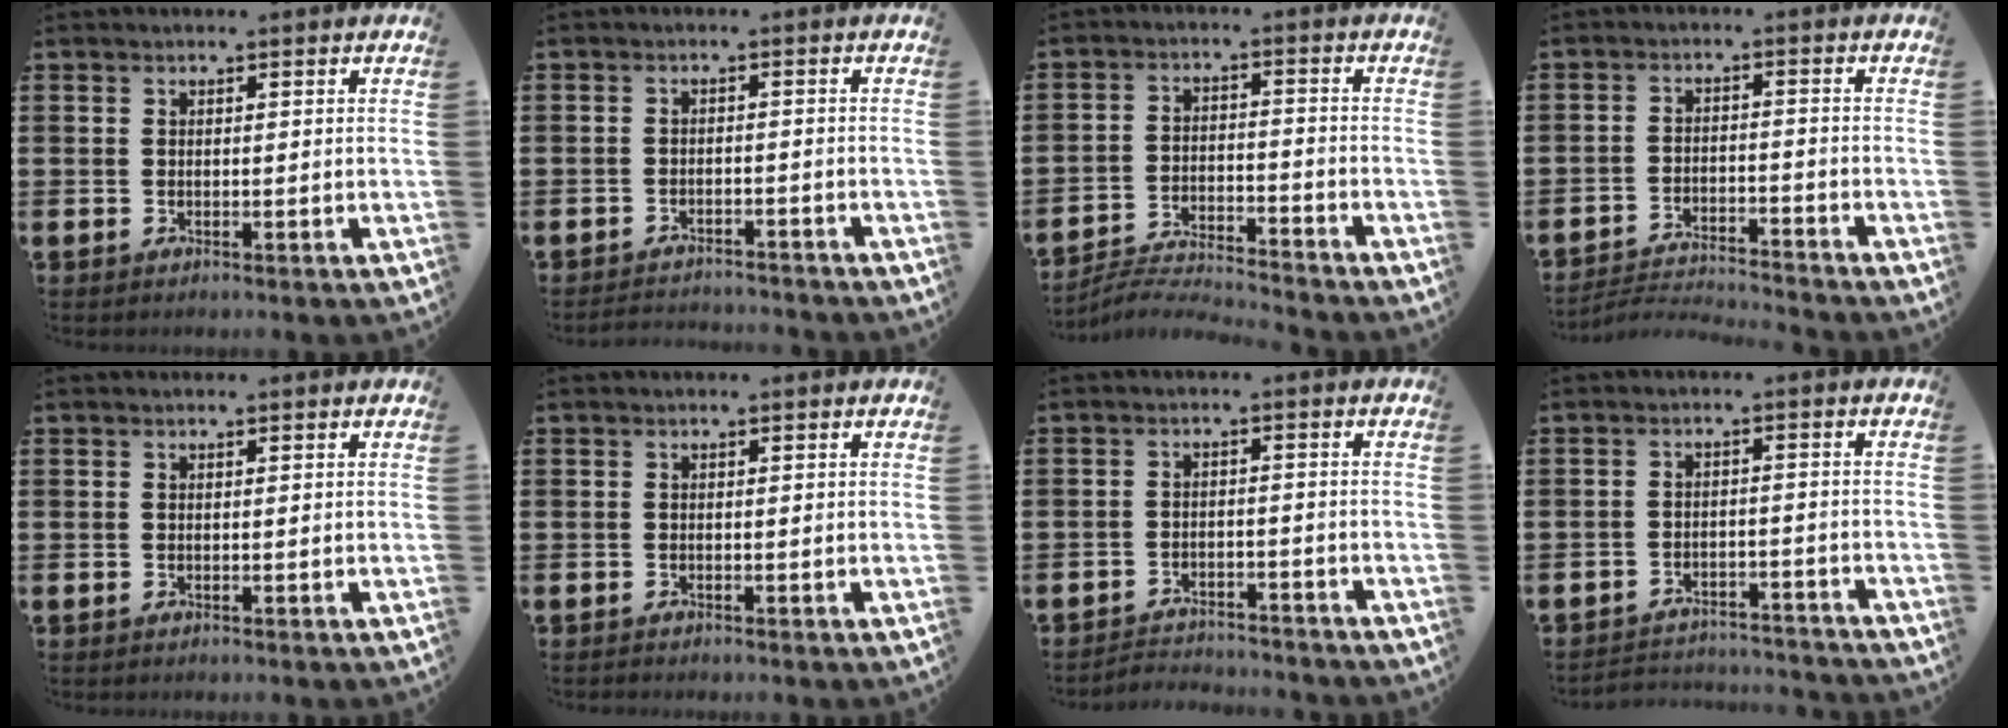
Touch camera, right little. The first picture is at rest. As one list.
[{"total": 2.1, "force": [-2.1, 0.0, -0.1], "torque": [-0.004, 0.001, -0.045]}, {"total": 4.0, "force": [-4.0, -0.1, 0.3], "torque": [-0.009, -0.002, -0.084]}, {"total": 3.0, "force": [-3.0, 0.0, 0.1], "torque": [-0.007, 0.004, -0.066]}, {"total": 0.0}, {"total": 0.0}, {"total": 2.7, "force": [-2.7, 0.1, -0.2], "torque": [-0.005, 0.003, -0.059]}, {"total": 2.9, "force": [-2.9, 0.1, -0.1], "torque": [-0.005, 0.002, -0.064]}]